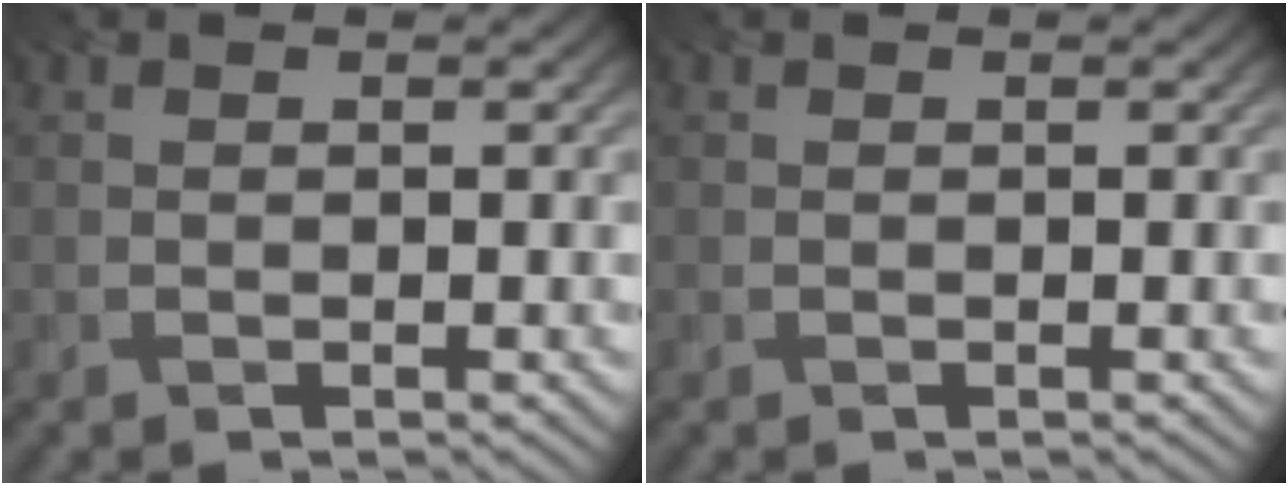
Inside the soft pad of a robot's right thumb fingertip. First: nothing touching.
{"total": 0.0}